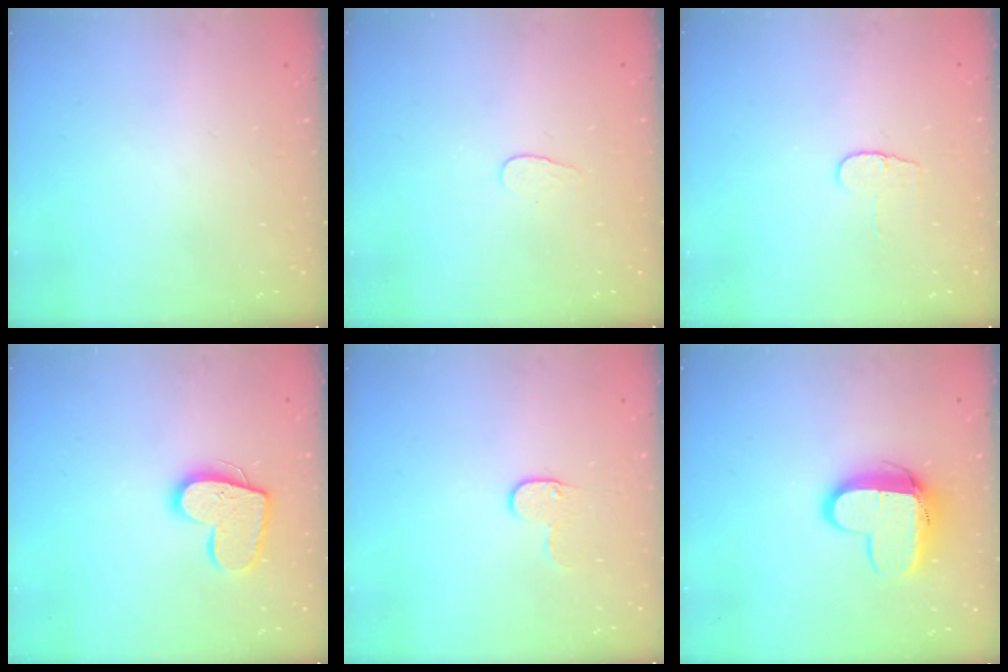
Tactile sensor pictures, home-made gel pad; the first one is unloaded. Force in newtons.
{"total": 4.1, "press": 4.1, "slide": 0.3}
{"total": 4.8, "press": 4.8, "slide": 0.4}
{"total": 14.2, "press": 14.2, "slide": 1.0}
{"total": 5.1, "press": 5.1, "slide": 0.5}
{"total": 11.2, "press": 11.2, "slide": 1.1}